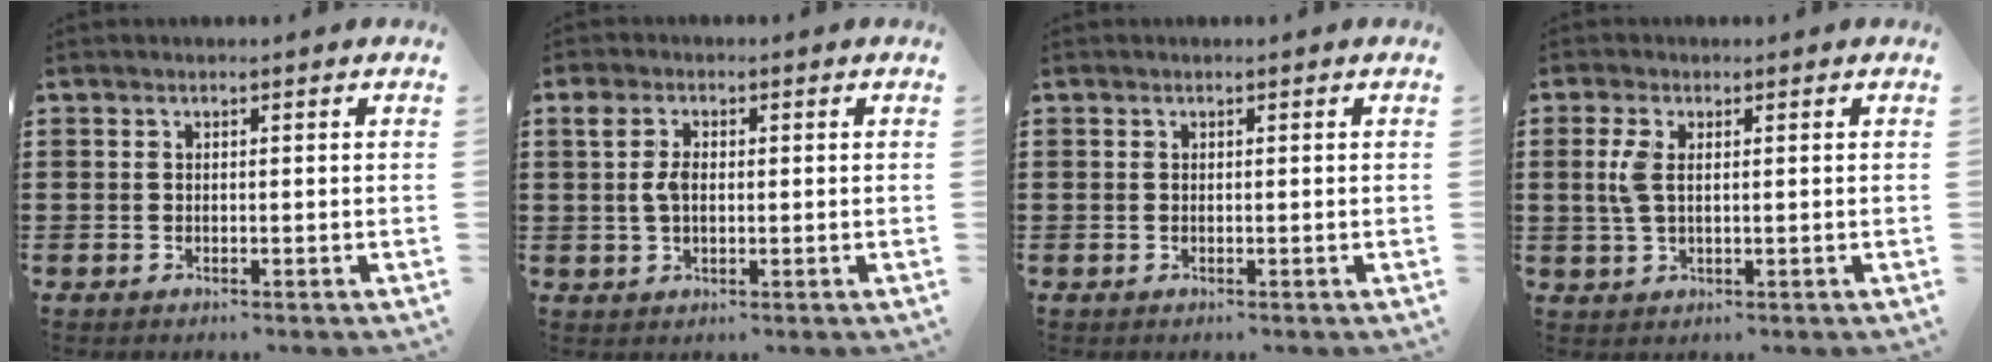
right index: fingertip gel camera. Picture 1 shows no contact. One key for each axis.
{"total": 3.5, "fx": 0.4, "fy": 2.1, "fz": 2.8, "tx": -0.067, "ty": 0.009, "tz": 0.002}
{"total": 0.0}
{"total": 3.5, "fx": 0.6, "fy": 1.5, "fz": 3.1, "tx": -0.079, "ty": 0.002, "tz": 0.004}